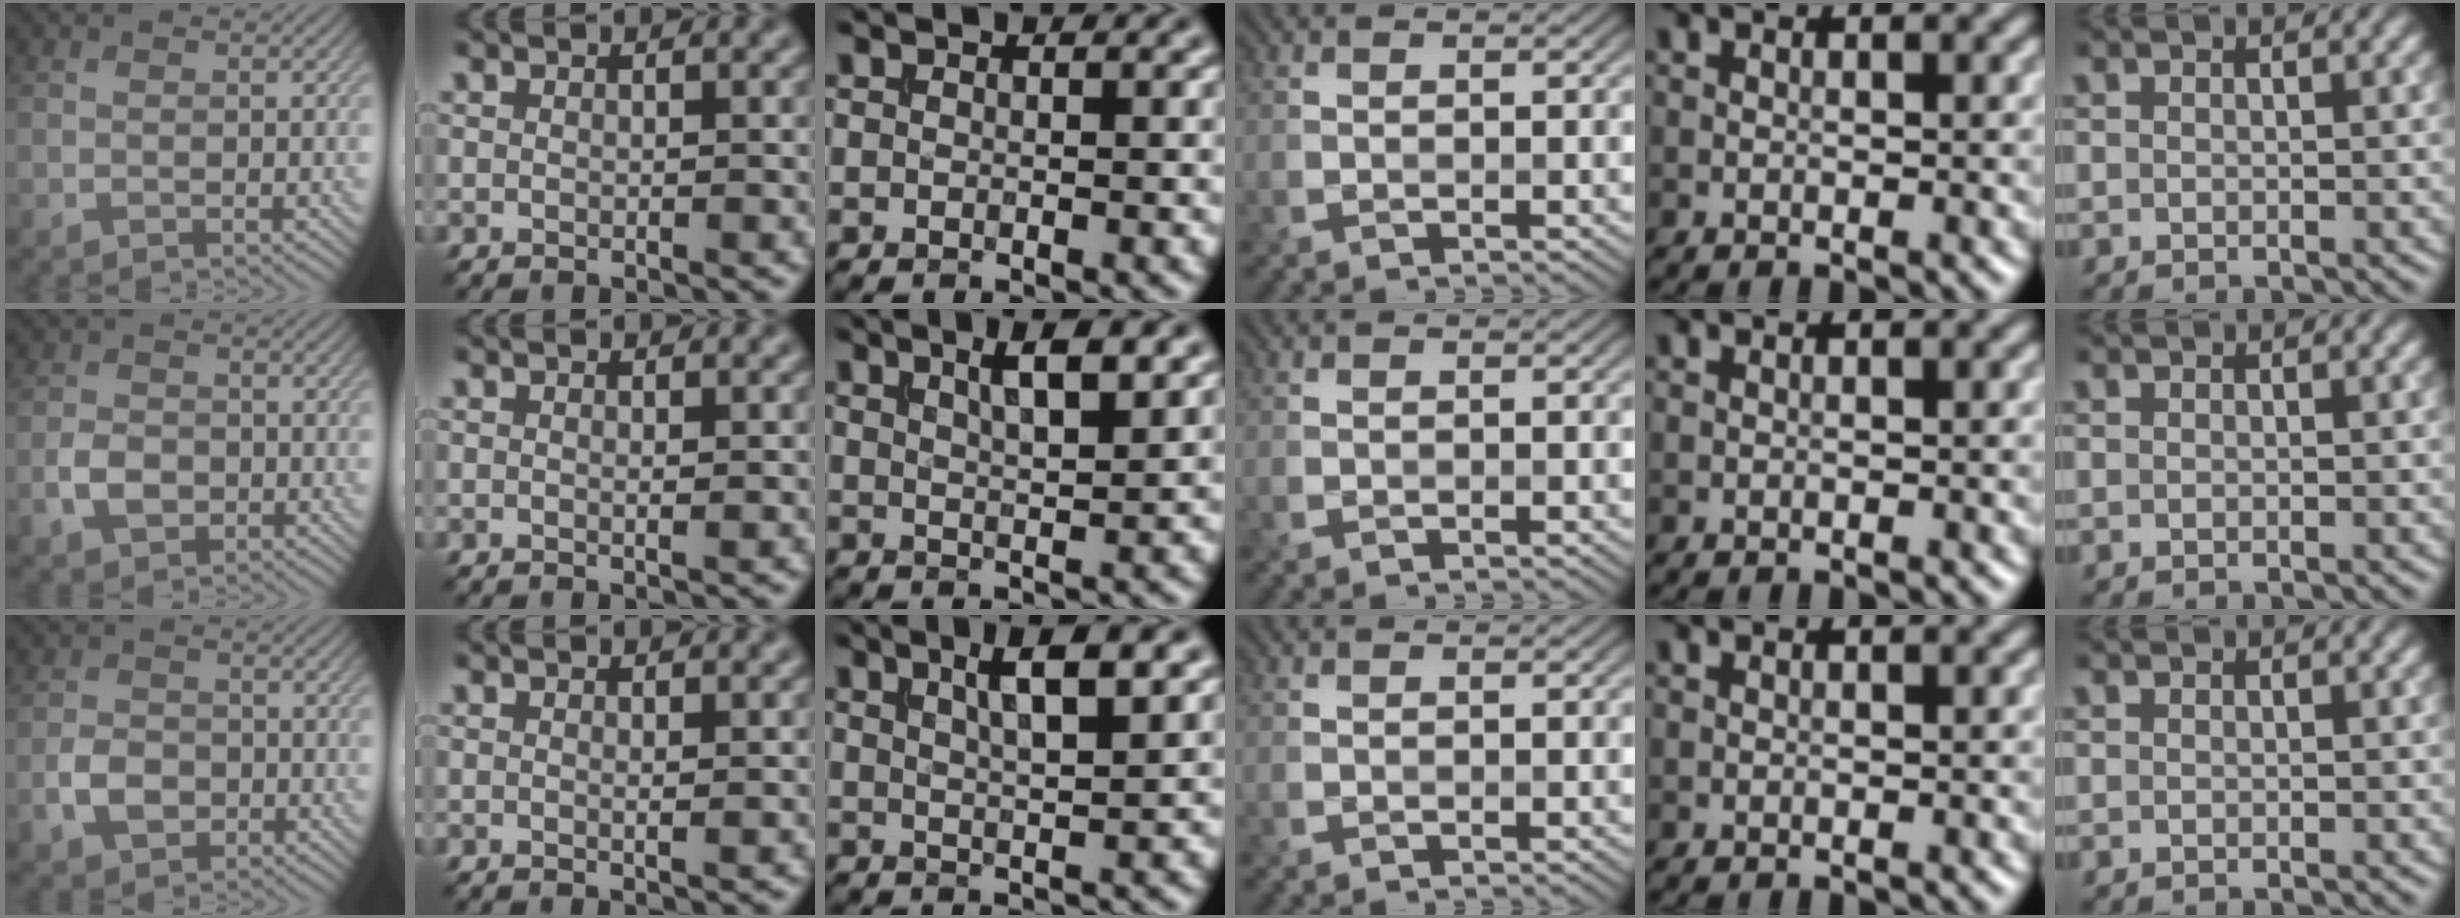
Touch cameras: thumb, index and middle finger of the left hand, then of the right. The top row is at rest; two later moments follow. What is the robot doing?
{"motion": "extract", "object": "file holder"}